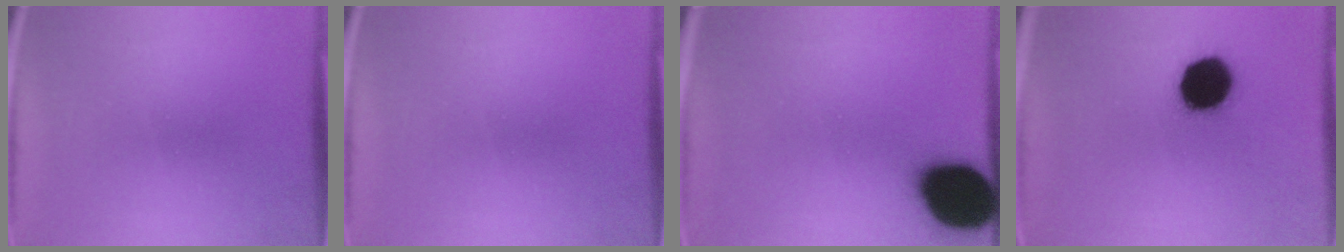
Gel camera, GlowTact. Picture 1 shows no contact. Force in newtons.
{"total": 0.0}
{"total": 19.9}
{"total": 14.6}